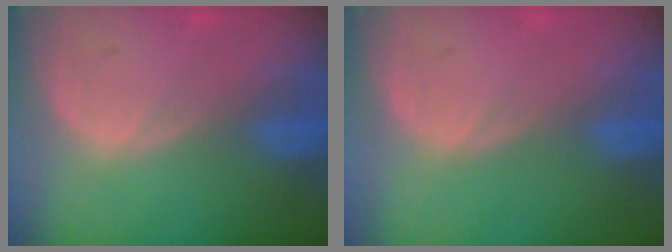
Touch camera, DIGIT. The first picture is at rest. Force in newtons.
{"total": 0.0}